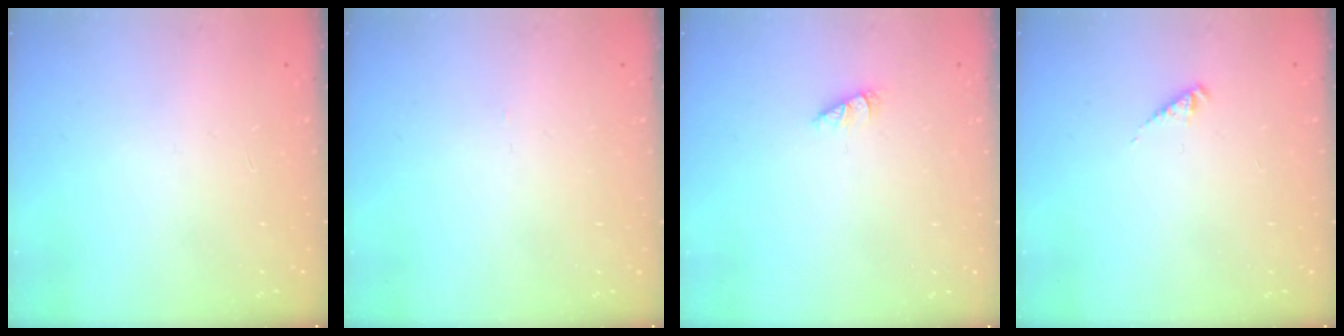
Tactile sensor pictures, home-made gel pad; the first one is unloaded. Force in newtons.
{"total": 0.0}
{"total": 1.0, "press": 1.0, "slide": 0.2}
{"total": 2.3, "press": 2.3, "slide": 0.4}